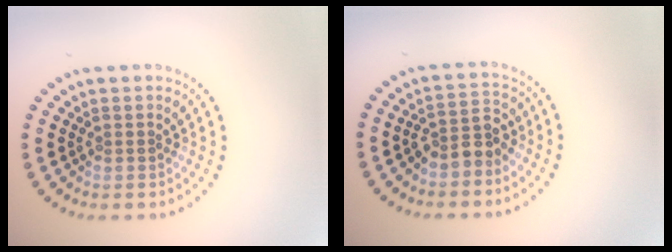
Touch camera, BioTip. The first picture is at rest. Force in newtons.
{"total": 2.6, "press": 2.4, "slide": 1.1}